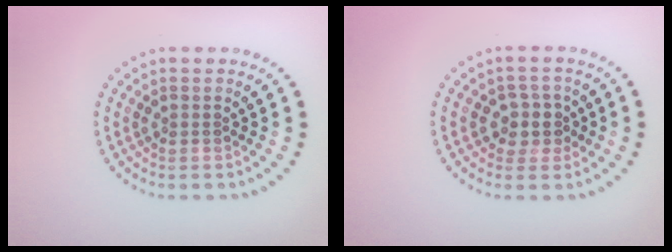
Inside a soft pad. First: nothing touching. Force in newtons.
{"total": 2.6, "press": 2.3, "slide": 1.2}